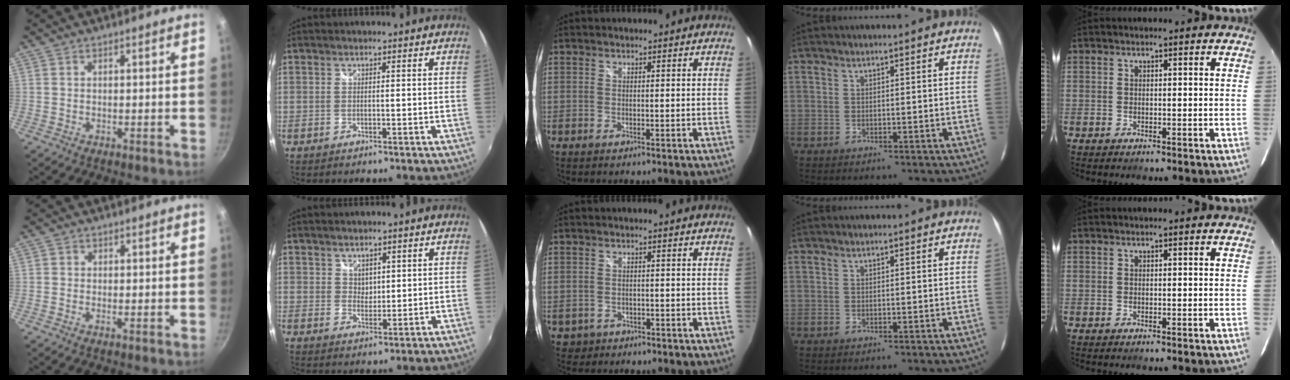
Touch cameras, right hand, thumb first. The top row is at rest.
{"thumb": {"total": 0.7, "force": [-0.1, 0.5, 0.4], "torque": [-0.010, 0.001, -0.006]}, "index": {"total": 2.4, "force": [1.6, 1.7, 0.5], "torque": [-0.002, 0.000, 0.031]}, "middle": {"total": 2.6, "force": [-1.3, 2.2, 0.5], "torque": [-0.022, -0.001, -0.016]}}